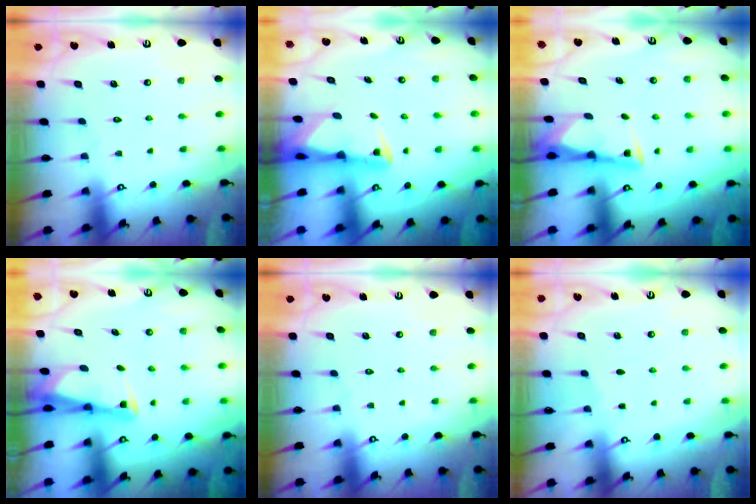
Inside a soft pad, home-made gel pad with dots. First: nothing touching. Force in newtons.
{"total": 2.9, "press": 2.8, "slide": 0.6}
{"total": 3.0, "press": 2.9, "slide": 0.4}
{"total": 2.5, "press": 2.5, "slide": 0.5}
{"total": 0.0}
{"total": 1.7, "press": 1.6, "slide": 0.3}